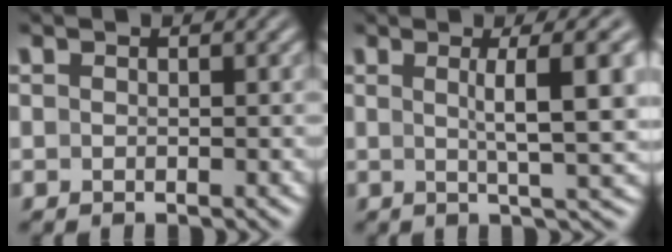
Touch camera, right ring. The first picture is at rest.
{"total": 5.3, "force": [1.2, -0.1, 5.1], "torque": [-0.062, 0.004, 0.020]}